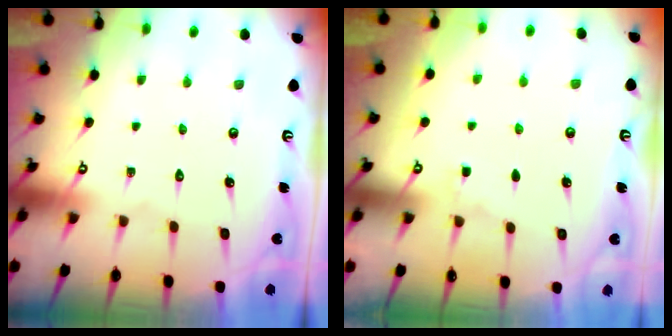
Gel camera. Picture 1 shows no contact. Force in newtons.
{"total": 2.8, "press": 2.7, "slide": 0.4}